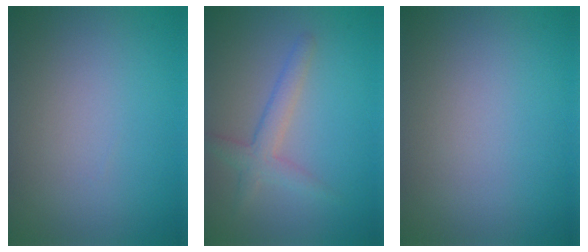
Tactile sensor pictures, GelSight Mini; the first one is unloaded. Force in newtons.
{"total": 2.5, "press": 2.5, "slide": 0.1}
{"total": 0.0}